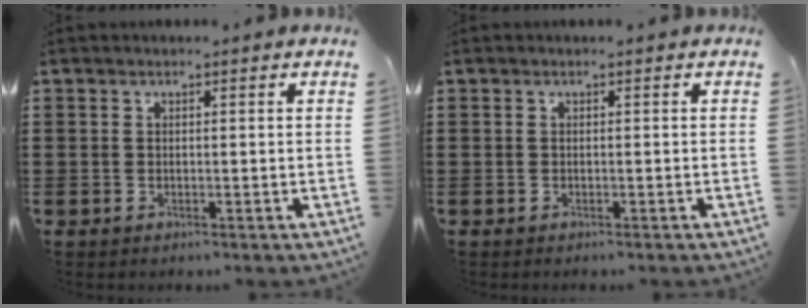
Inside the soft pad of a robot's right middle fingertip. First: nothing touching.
{"total": 0.0}